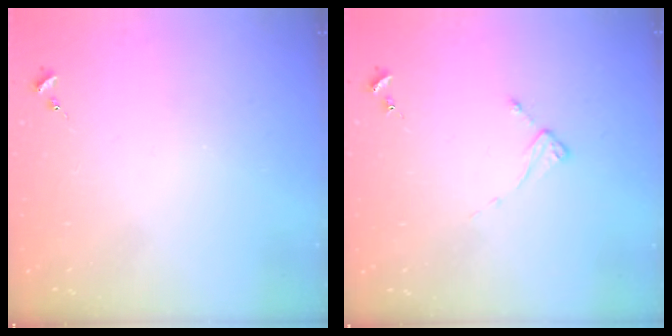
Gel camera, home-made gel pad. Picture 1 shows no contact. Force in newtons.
{"total": 2.0, "press": 1.9, "slide": 0.4}